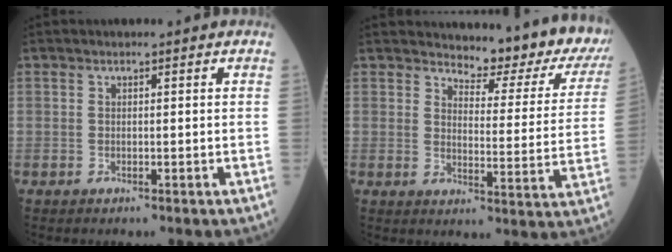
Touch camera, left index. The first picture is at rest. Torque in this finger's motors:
{"motor_torque": [-0.62, 0.14, -0.69, -0.11]}